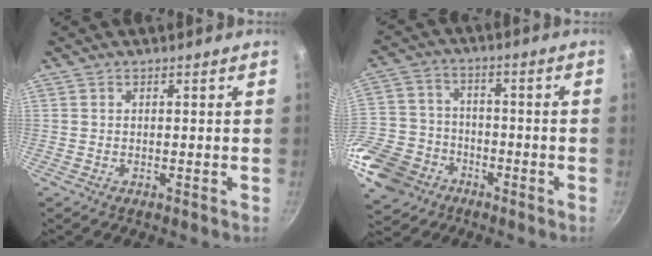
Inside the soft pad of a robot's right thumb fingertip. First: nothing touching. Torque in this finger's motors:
{"motor_torque": [1.16, 0.37, 0.39, -1.34, 0.07]}